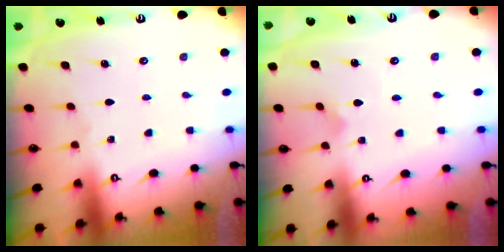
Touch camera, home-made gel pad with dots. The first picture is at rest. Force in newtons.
{"total": 4.9, "press": 4.8, "slide": 0.4}